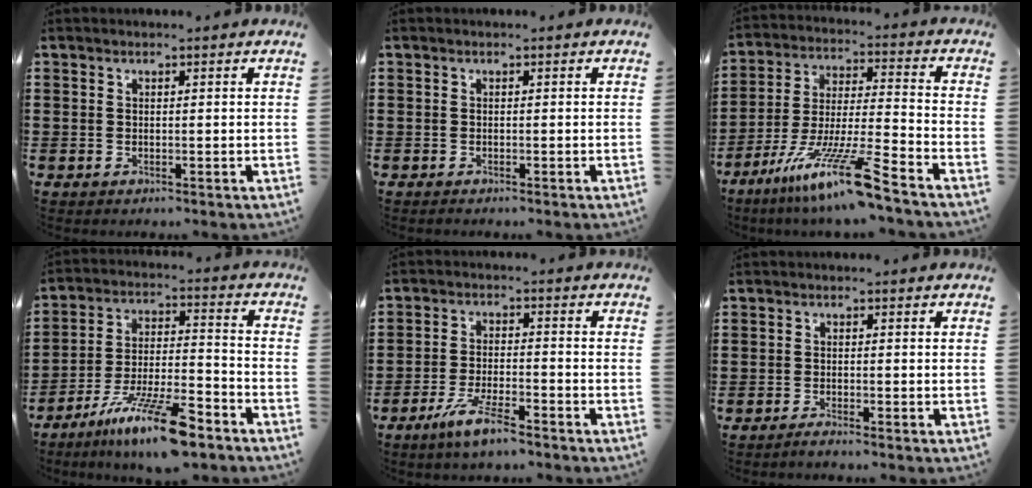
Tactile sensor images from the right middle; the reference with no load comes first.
{"total": 0.0}
{"total": 13.2, "force": [-9.9, 0.0, 8.8], "torque": [-0.163, 0.009, -0.185]}
{"total": 13.0, "force": [-9.4, 2.2, 8.8], "torque": [-0.154, 0.026, -0.168]}
{"total": 5.9, "force": [-4.5, 0.8, 3.8], "torque": [-0.086, -0.006, -0.087]}
{"total": 1.2, "force": [-1.1, -0.1, 0.5], "torque": [-0.009, -0.002, -0.021]}